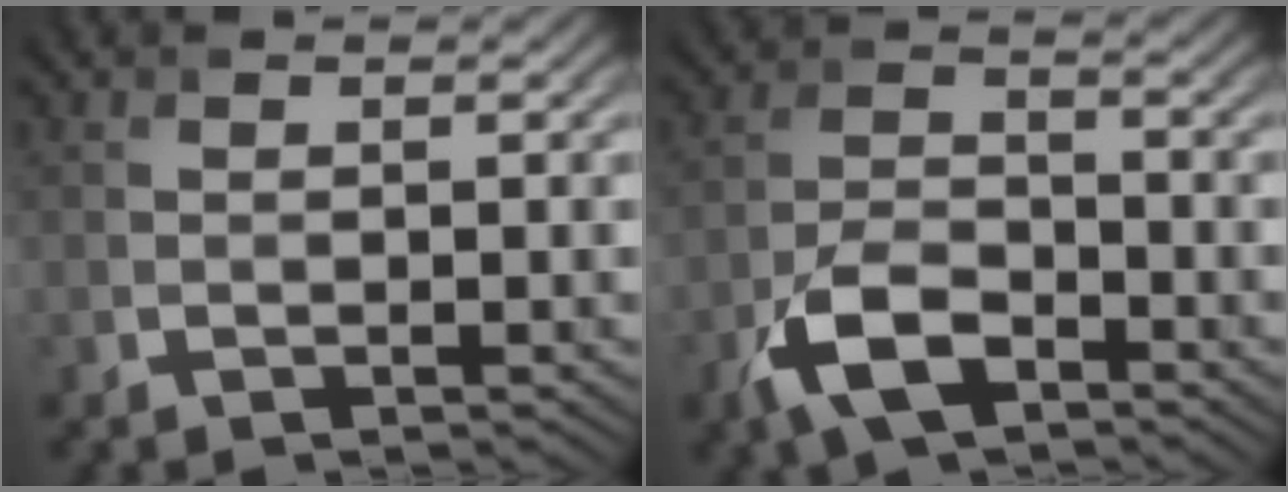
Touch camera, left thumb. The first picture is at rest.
{"total": 7.1, "force": [-4.1, 3.4, 4.7], "torque": [-0.099, -0.002, -0.091]}